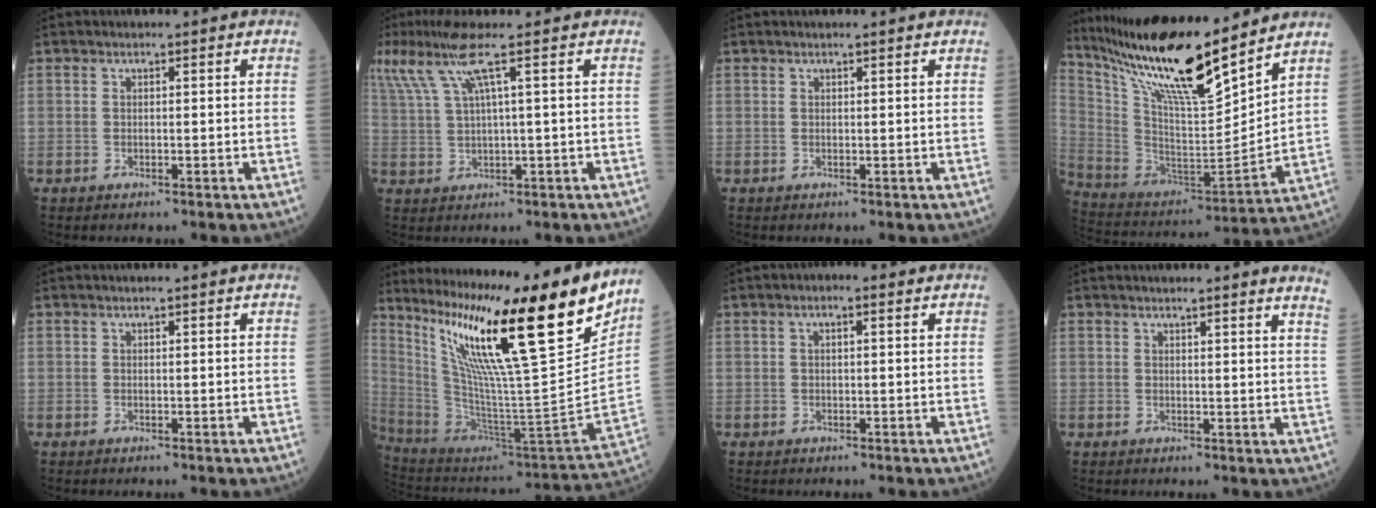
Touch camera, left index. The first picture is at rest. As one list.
[{"total": 10.3, "force": [6.2, -0.3, 8.2], "torque": [-0.191, 0.016, 0.126]}, {"total": 1.0, "force": [1.0, -0.1, 0.4], "torque": [-0.007, 0.007, 0.018]}, {"total": 21.2, "force": [17.0, 2.2, 12.6], "torque": [-0.231, -0.005, 0.314]}, {"total": 0.7, "force": [0.7, 0.0, 0.3], "torque": [-0.008, 0.006, 0.014]}, {"total": 28.7, "force": [19.2, 0.2, 21.3], "torque": [-0.354, -0.055, 0.320]}, {"total": 2.0, "force": [0.8, 0.7, 1.6], "torque": [-0.031, 0.011, 0.012]}, {"total": 7.9, "force": [7.4, -0.7, 2.5], "torque": [-0.023, -0.045, 0.059]}]